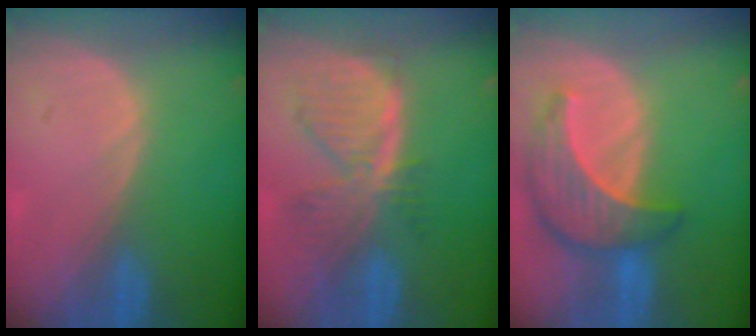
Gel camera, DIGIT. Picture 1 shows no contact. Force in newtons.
{"total": 8.1, "press": 7.0, "slide": 4.1}
{"total": 8.7, "press": 7.8, "slide": 3.7}